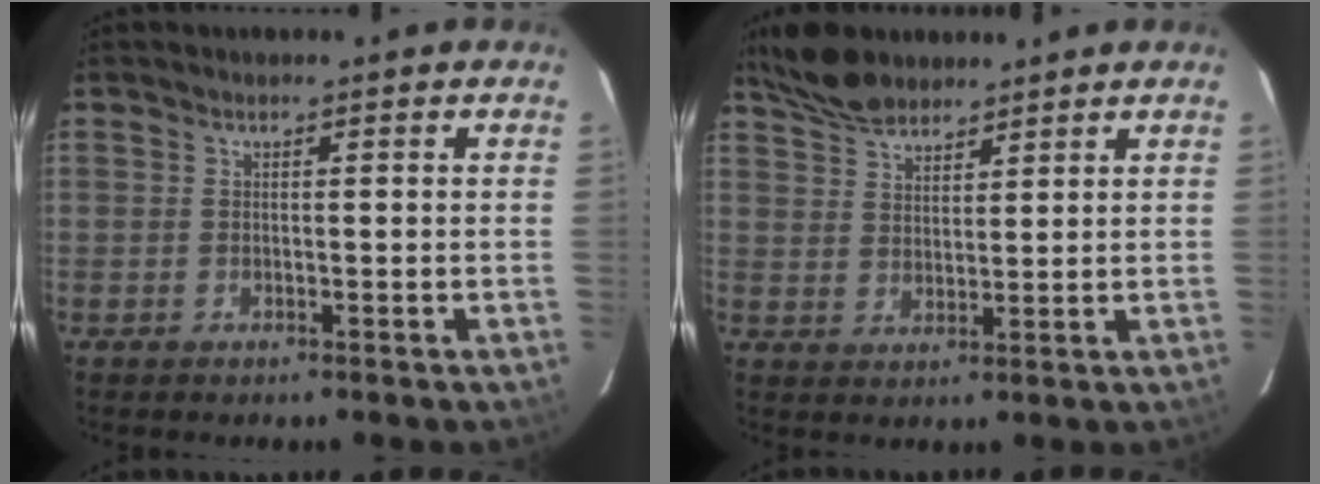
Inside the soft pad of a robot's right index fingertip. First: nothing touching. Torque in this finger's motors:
{"motor_torque": [0.43, 0.47, 0.01, 0.01]}